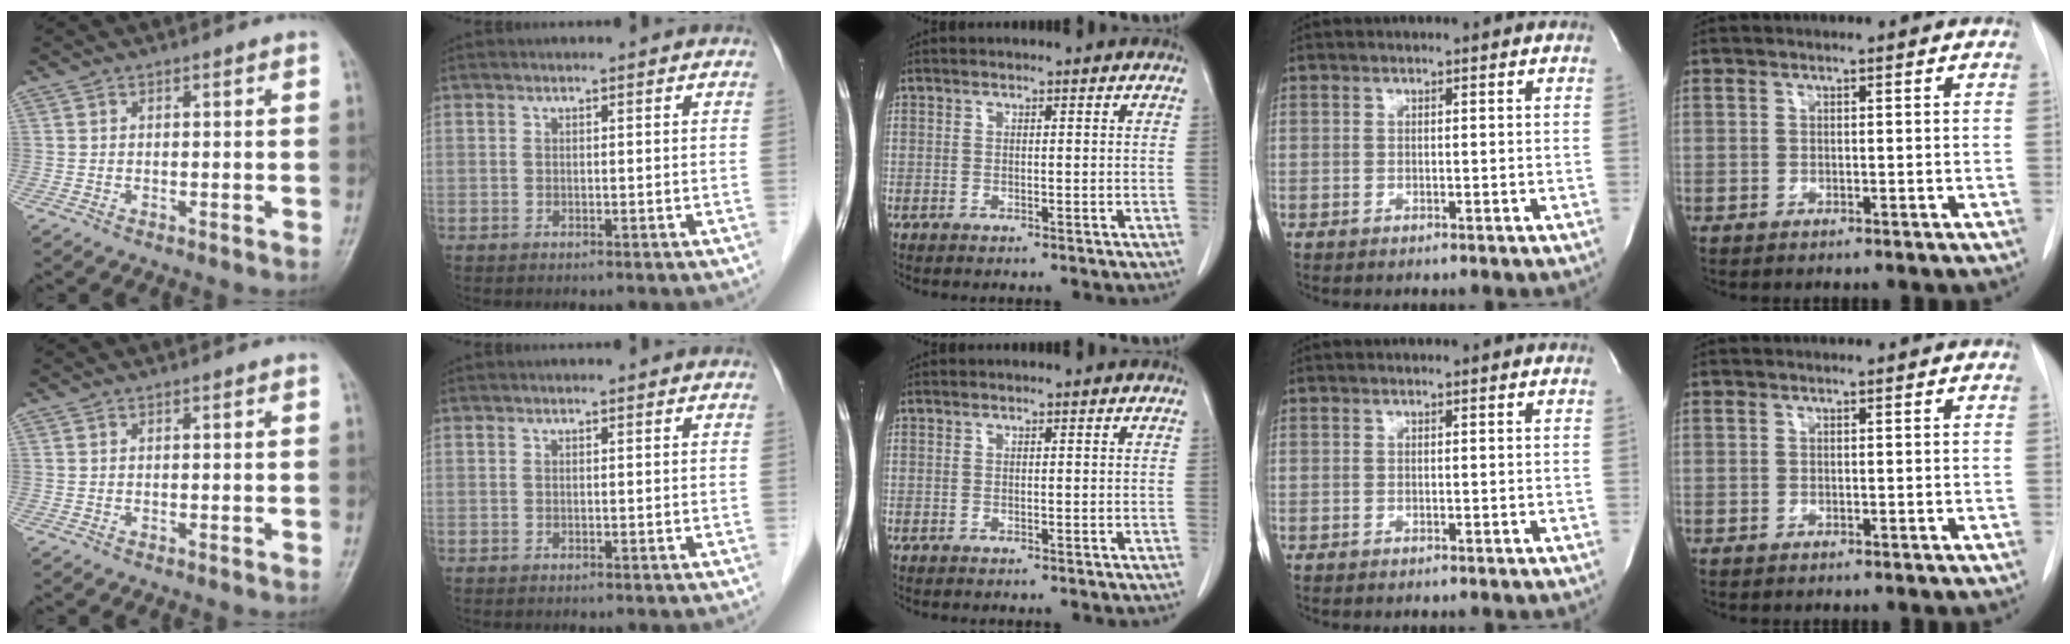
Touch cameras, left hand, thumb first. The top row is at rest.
{}